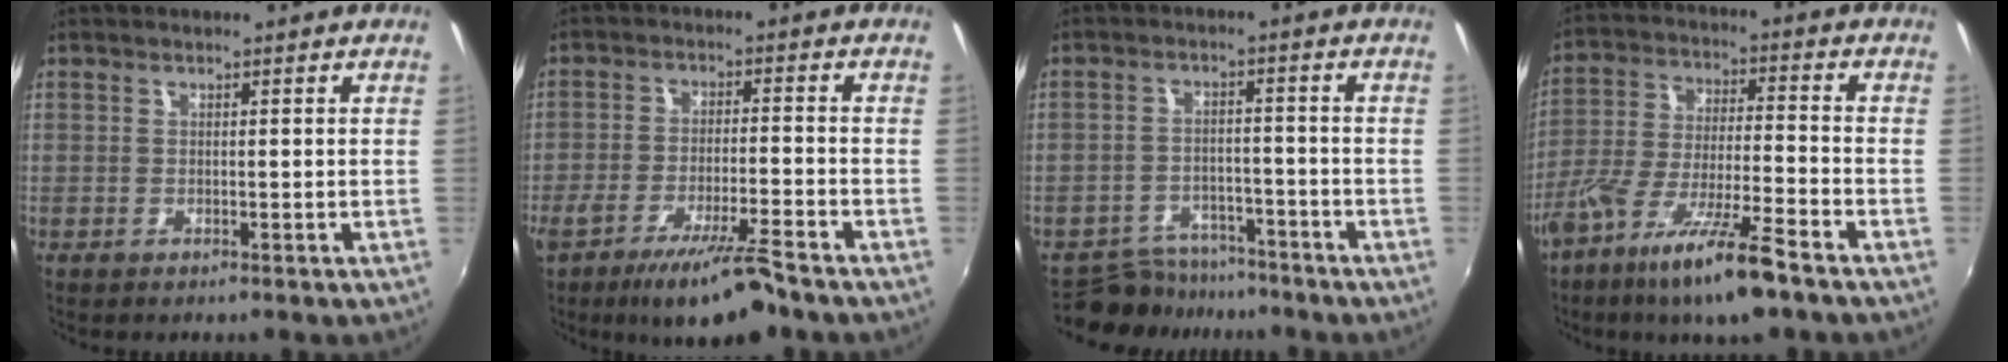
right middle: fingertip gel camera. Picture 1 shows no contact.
{"total": 9.9, "force": [-7.3, 0.8, 6.7], "torque": [-0.129, -0.023, -0.122]}
{"total": 8.3, "force": [-7.5, 3.4, 1.0], "torque": [-0.036, 0.009, -0.113]}
{"total": 14.5, "force": [-9.6, 1.8, 10.7], "torque": [-0.211, -0.033, -0.175]}